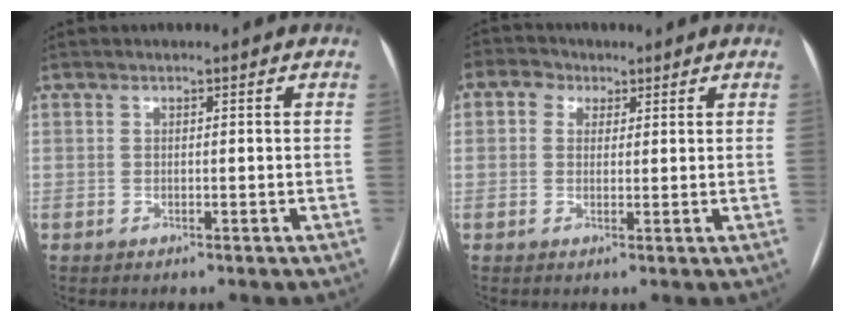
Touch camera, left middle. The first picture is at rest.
{"total": 3.6, "force": [1.7, 3.0, 1.1], "torque": [-0.025, 0.020, 0.030]}